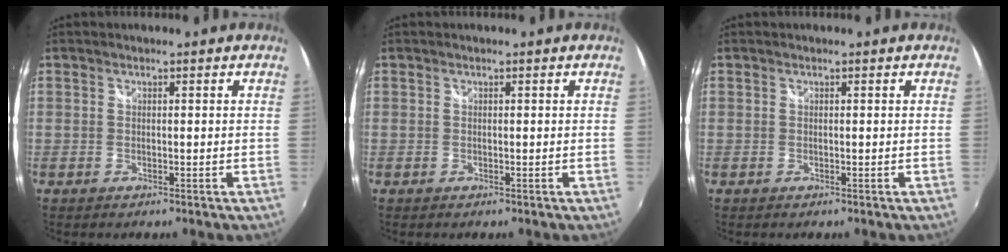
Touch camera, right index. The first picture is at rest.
{"total": 0.0}
{"total": 0.0}